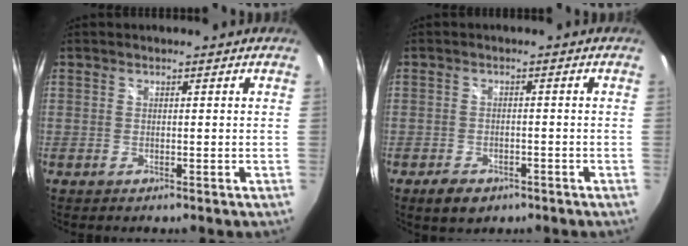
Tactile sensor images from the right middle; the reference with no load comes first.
{"total": 4.7, "force": [-3.1, 2.8, 2.3], "torque": [-0.056, -0.004, -0.043]}